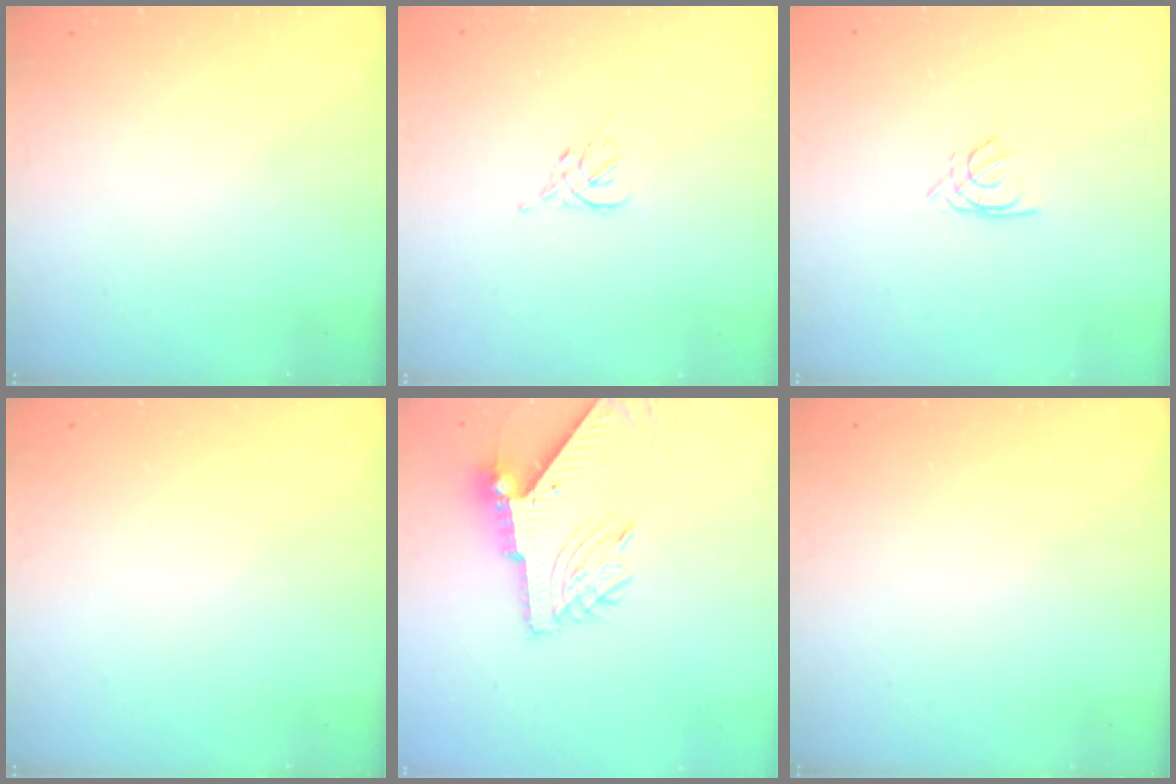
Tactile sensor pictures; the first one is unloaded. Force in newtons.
{"total": 1.2, "press": 1.1, "slide": 0.5}
{"total": 1.4, "press": 1.4, "slide": 0.4}
{"total": 0.0}
{"total": 10.4, "press": 10.3, "slide": 1.4}
{"total": 0.0}